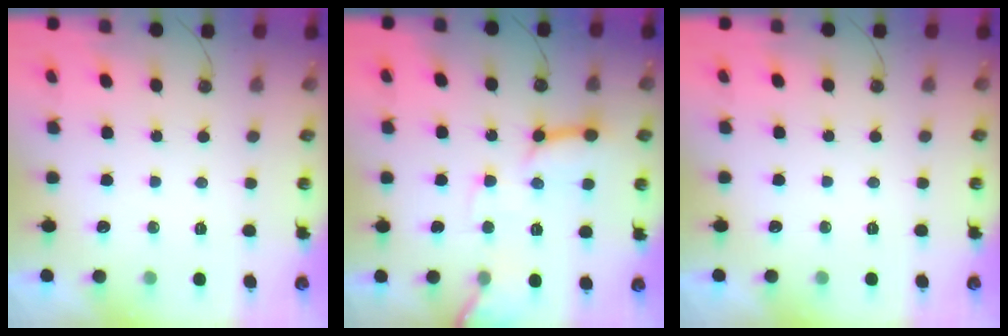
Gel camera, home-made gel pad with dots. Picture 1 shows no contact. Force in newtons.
{"total": 12.2, "press": 12.2, "slide": 1.1}
{"total": 0.0}